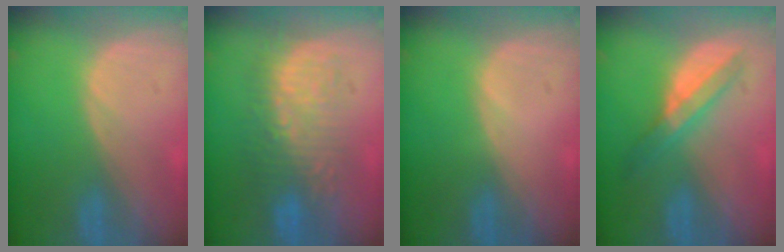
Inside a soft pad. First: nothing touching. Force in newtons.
{"total": 8.8, "press": 8.7, "slide": 1.4}
{"total": 0.0}
{"total": 5.5, "press": 5.3, "slide": 1.6}